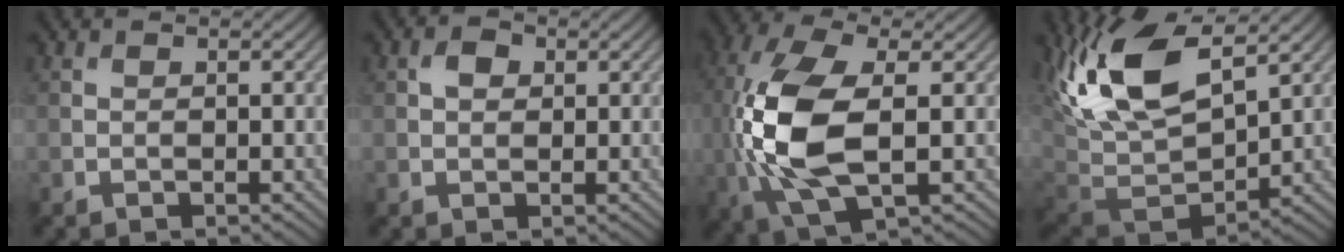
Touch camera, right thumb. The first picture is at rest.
{"total": 1.8, "force": [0.4, 1.3, 1.1], "torque": [-0.022, 0.003, 0.003]}
{"total": 12.7, "force": [-0.7, 5.9, 11.2], "torque": [-0.278, 0.000, -0.012]}
{"total": 15.4, "force": [6.7, 7.4, 11.8], "torque": [-0.274, 0.013, 0.127]}